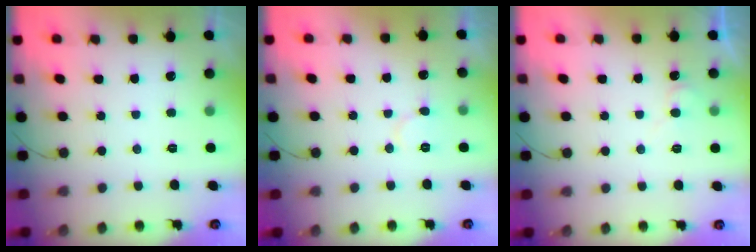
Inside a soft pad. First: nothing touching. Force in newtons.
{"total": 6.0, "press": 6.0, "slide": 0.7}
{"total": 4.7, "press": 4.7, "slide": 0.6}